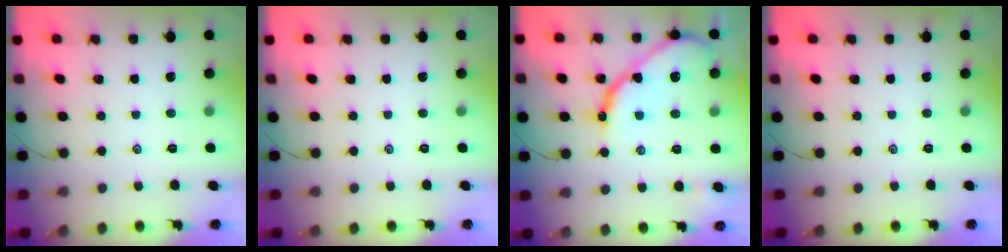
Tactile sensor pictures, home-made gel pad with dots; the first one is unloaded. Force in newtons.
{"total": 0.0}
{"total": 13.2, "press": 13.1, "slide": 1.4}
{"total": 0.0}